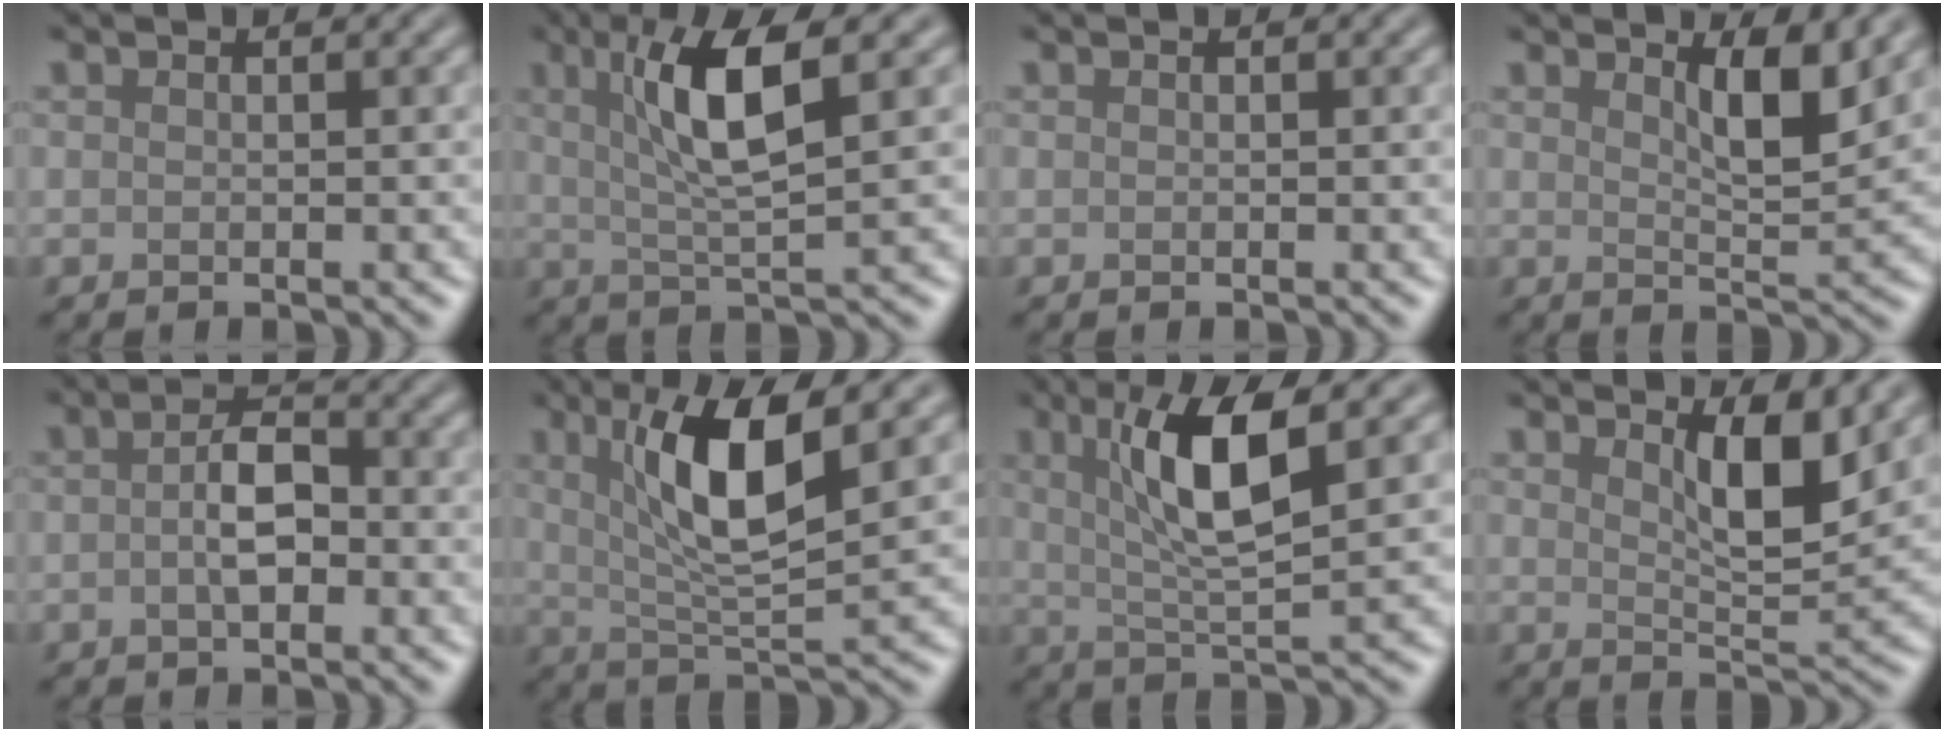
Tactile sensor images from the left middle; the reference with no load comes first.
{"total": 6.4, "force": [2.1, 1.3, 5.9], "torque": [-0.109, 0.004, 0.039]}
{"total": 0.0}
{"total": 3.7, "force": [2.1, 0.8, 2.9], "torque": [-0.048, -0.007, 0.036]}
{"total": 3.0, "force": [-0.6, 1.3, 2.7], "torque": [-0.047, 0.005, -0.017]}
{"total": 7.6, "force": [2.5, 1.8, 6.9], "torque": [-0.119, -0.005, 0.046]}
{"total": 7.0, "force": [2.3, 1.5, 6.4], "torque": [-0.115, 0.002, 0.043]}
{"total": 4.4, "force": [2.3, 1.1, 3.6], "torque": [-0.061, -0.009, 0.039]}